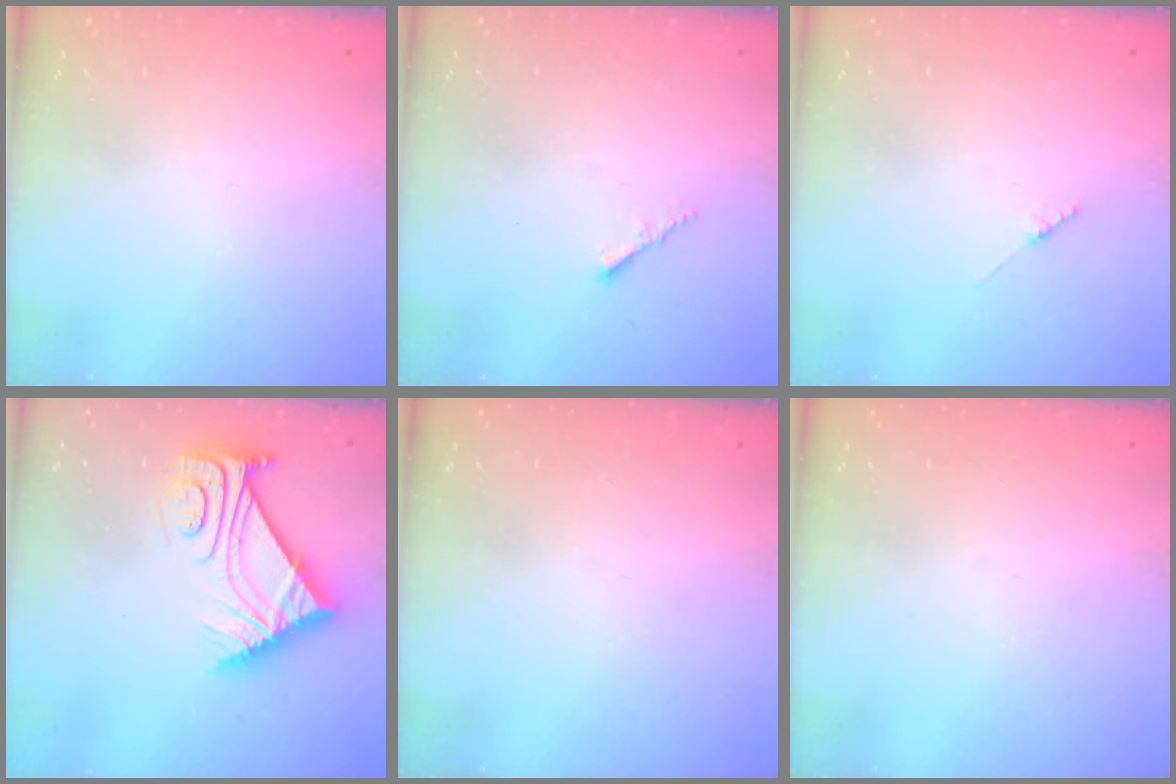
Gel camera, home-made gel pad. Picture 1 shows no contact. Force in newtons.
{"total": 1.2, "press": 1.1, "slide": 0.4}
{"total": 1.8, "press": 1.7, "slide": 0.3}
{"total": 10.5, "press": 10.5, "slide": 0.8}
{"total": 0.0}
{"total": 0.0}